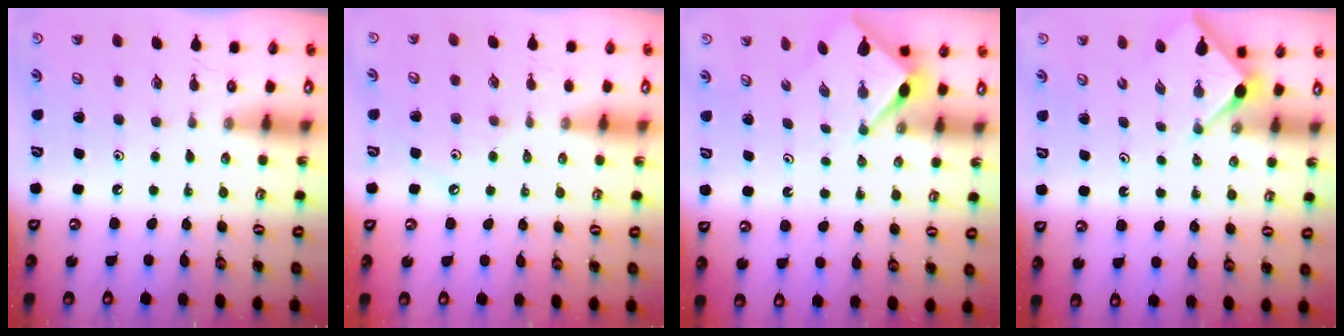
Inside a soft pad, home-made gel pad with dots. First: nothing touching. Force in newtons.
{"total": 2.1, "press": 2.1, "slide": 0.4}
{"total": 2.9, "press": 2.8, "slide": 0.4}
{"total": 2.9, "press": 2.8, "slide": 0.4}